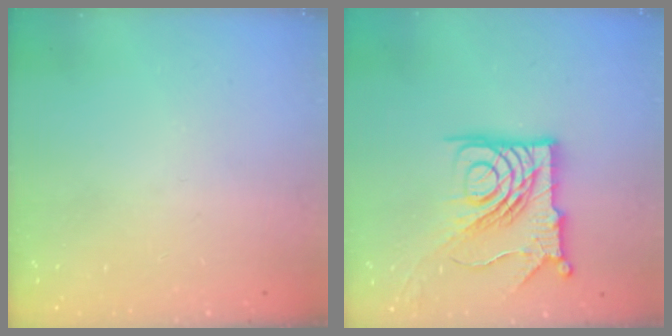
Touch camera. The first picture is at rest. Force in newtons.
{"total": 15.4, "press": 15.3, "slide": 1.7}